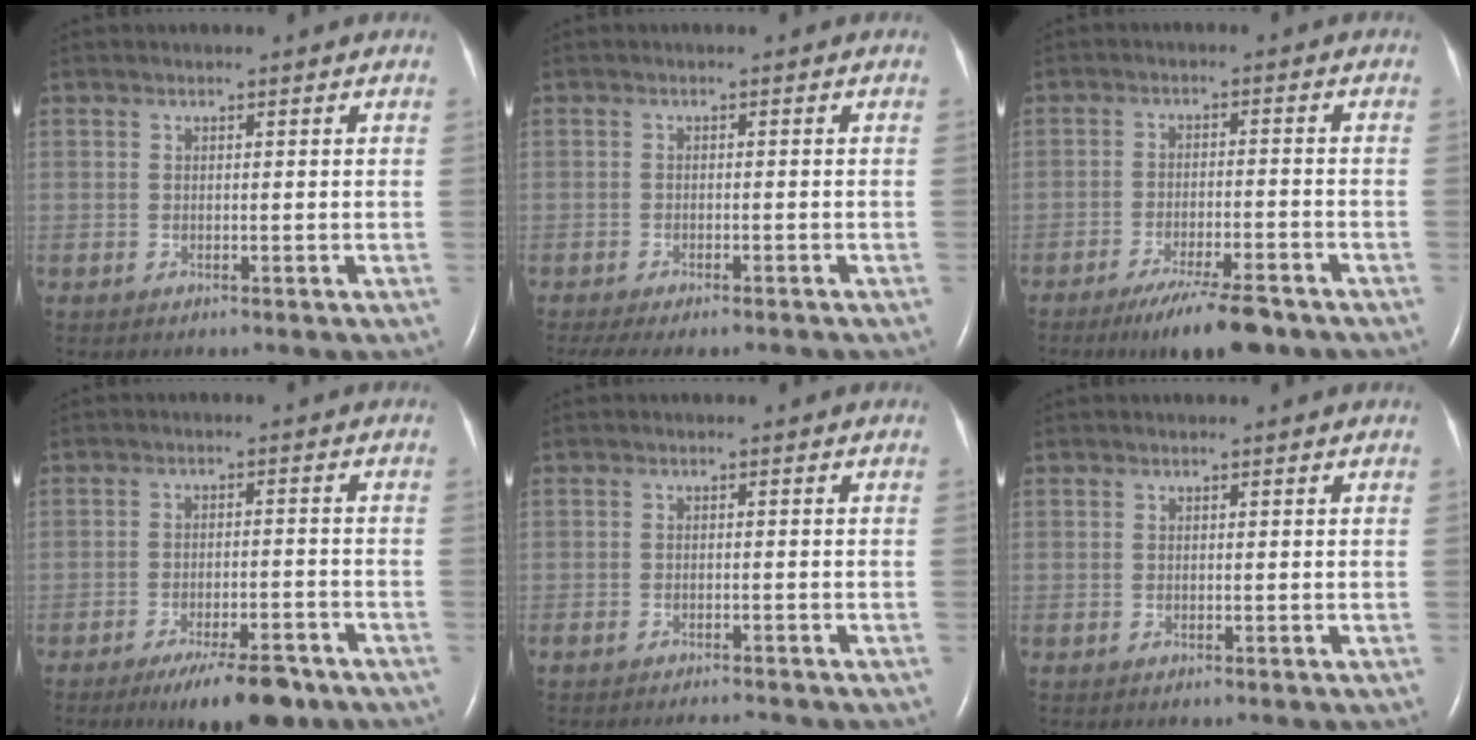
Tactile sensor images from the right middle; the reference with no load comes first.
{"total": 9.0, "force": [-7.6, 2.0, 4.4], "torque": [-0.069, -0.011, -0.104]}
{"total": 9.1, "force": [-6.9, 1.1, 5.9], "torque": [-0.097, -0.021, -0.110]}
{"total": 9.1, "force": [-6.6, 2.0, 5.8], "torque": [-0.087, -0.012, -0.102]}
{"total": 2.9, "force": [-2.7, 0.3, 0.9], "torque": [-0.015, -0.008, -0.039]}
{"total": 0.0}